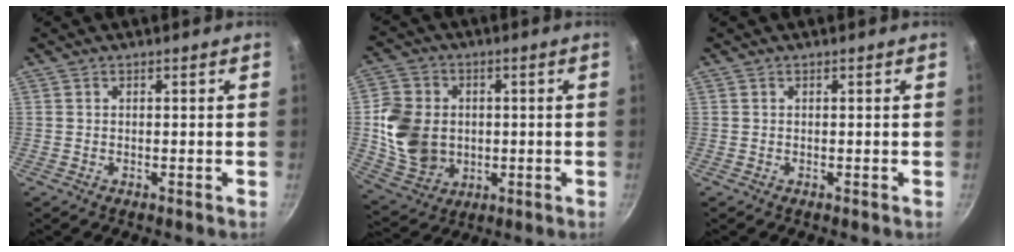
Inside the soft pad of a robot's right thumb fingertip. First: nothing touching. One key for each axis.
{"total": 13.5, "fx": 0.0, "fy": 11.2, "fz": 7.5, "tx": -0.124, "ty": -0.001, "tz": 0.011}
{"total": 0.0}